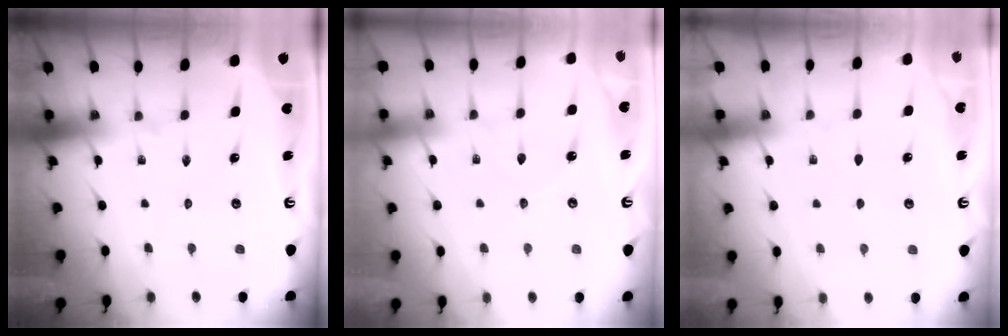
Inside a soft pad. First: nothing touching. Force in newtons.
{"total": 3.6, "press": 3.6, "slide": 0.5}
{"total": 3.0, "press": 3.0, "slide": 0.4}